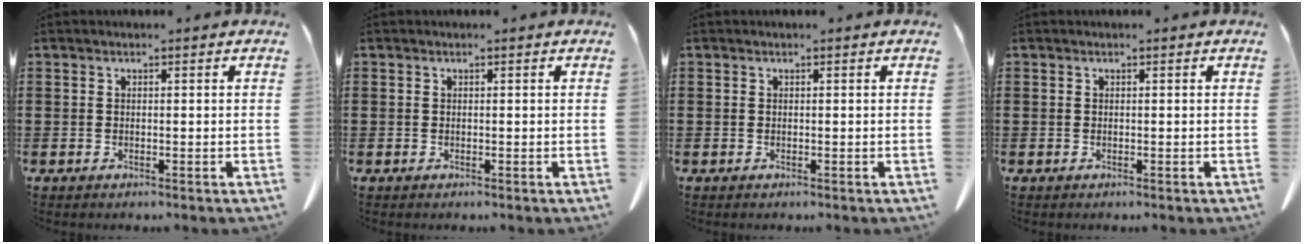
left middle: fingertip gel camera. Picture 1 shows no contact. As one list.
[{"total": 0.0}, {"total": 0.0}, {"total": 0.0}]